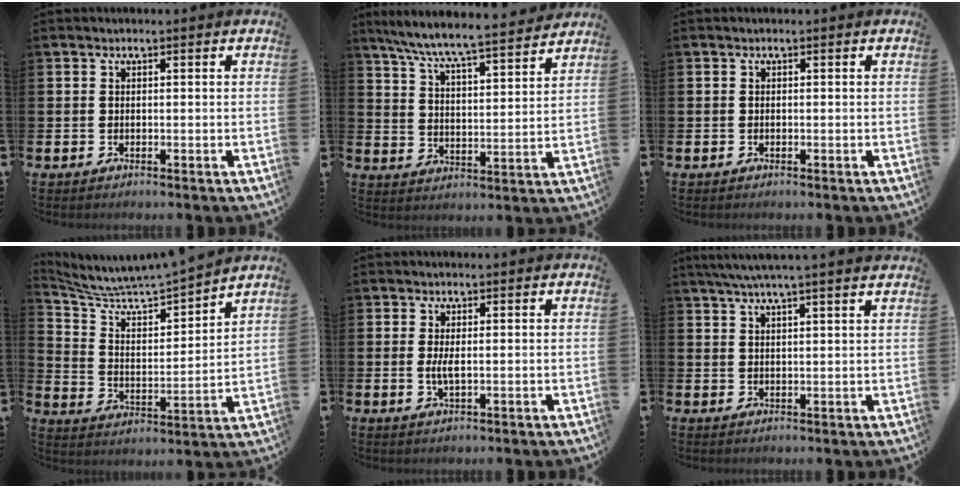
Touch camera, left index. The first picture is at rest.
{"total": 7.8, "force": [7.4, 0.1, 2.5], "torque": [-0.077, -0.058, 0.126]}
{"total": 0.0}
{"total": 7.2, "force": [6.8, 0.6, 2.1], "torque": [-0.074, -0.062, 0.111]}
{"total": 1.9, "force": [0.1, 0.5, 1.9], "torque": [-0.030, -0.004, 0.000]}
{"total": 4.3, "force": [3.9, -0.7, 1.7], "torque": [-0.045, -0.008, 0.072]}